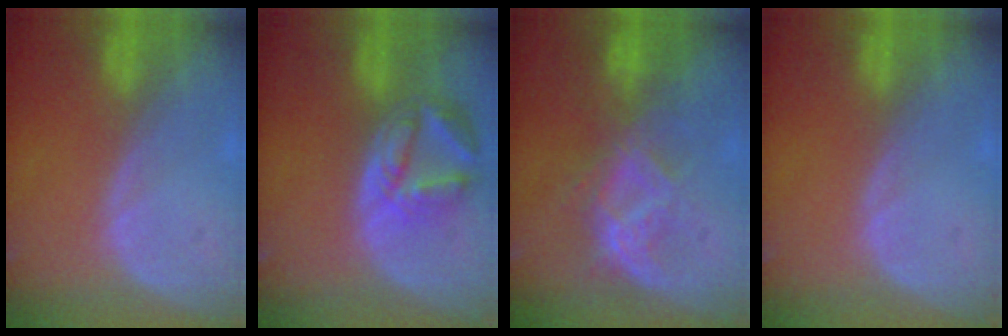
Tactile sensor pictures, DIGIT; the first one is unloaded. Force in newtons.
{"total": 8.1, "press": 7.2, "slide": 3.7}
{"total": 7.0, "press": 6.8, "slide": 1.3}
{"total": 0.0}